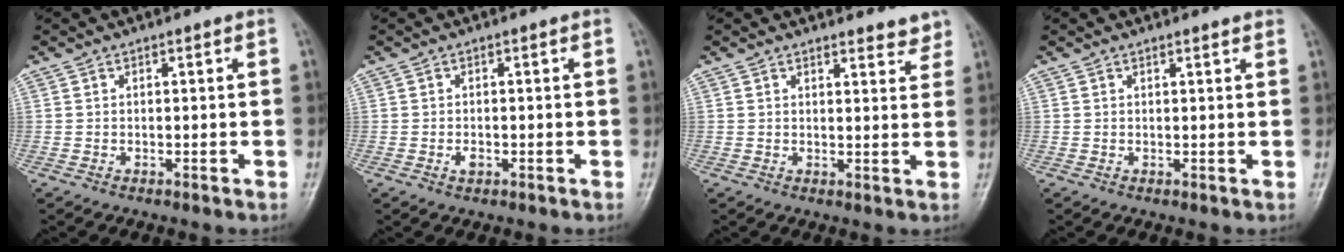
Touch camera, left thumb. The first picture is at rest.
{"total": 1.4, "force": [-0.5, 0.8, 1.1], "torque": [-0.017, 0.003, -0.007]}
{"total": 3.9, "force": [3.5, 1.2, 1.0], "torque": [0.006, -0.024, 0.035]}
{"total": 1.3, "force": [1.1, 0.1, 0.7], "torque": [-0.004, -0.001, 0.015]}